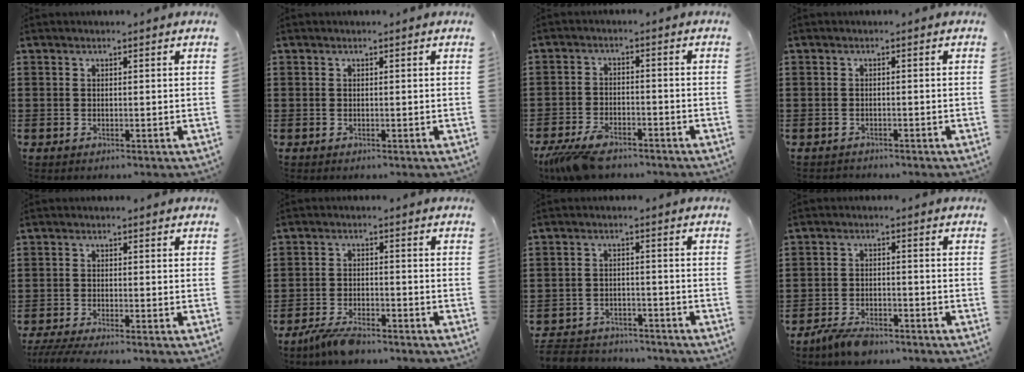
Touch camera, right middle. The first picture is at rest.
{"total": 0.0}
{"total": 5.7, "force": [-4.5, 1.1, 3.2], "torque": [-0.087, -0.013, -0.091]}
{"total": 0.9, "force": [-0.9, 0.2, -0.2], "torque": [0.001, 0.002, -0.020]}
{"total": 2.6, "force": [-2.3, -0.1, 1.2], "torque": [-0.034, -0.010, -0.048]}
{"total": 4.0, "force": [-3.4, 0.8, 2.0], "torque": [-0.054, -0.002, -0.069]}
{"total": 3.4, "force": [-3.3, 0.8, -0.2], "torque": [-0.012, -0.003, -0.073]}
{"total": 3.5, "force": [-2.9, 1.1, 1.6], "torque": [-0.041, 0.004, -0.060]}